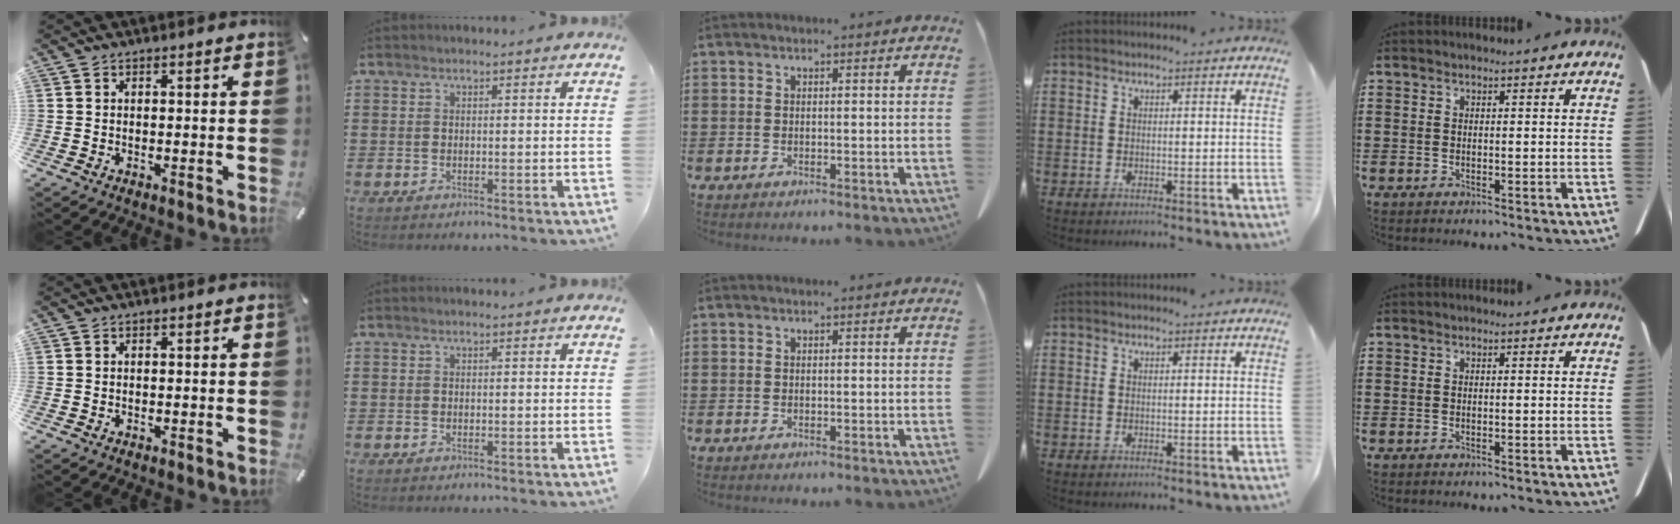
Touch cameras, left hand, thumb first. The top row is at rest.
{}